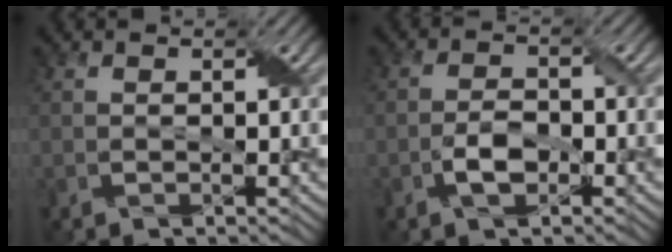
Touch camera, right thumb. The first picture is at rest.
{"total": 3.5, "force": [-1.6, 1.7, 2.6], "torque": [-0.053, 0.004, -0.034]}